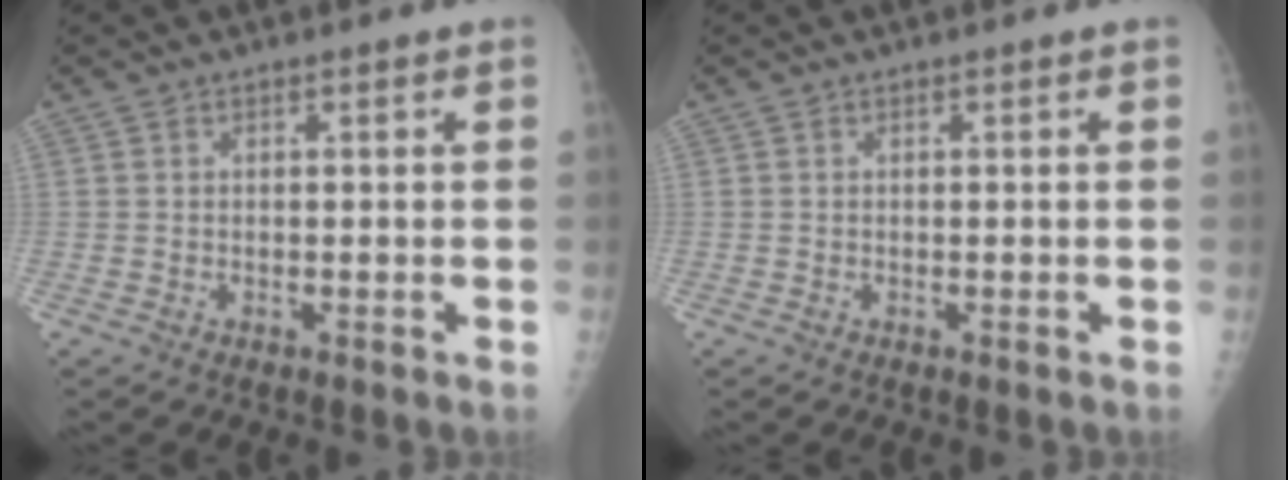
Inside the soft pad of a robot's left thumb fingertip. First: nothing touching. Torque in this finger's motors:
{"motor_torque": [0.00, 0.00, 0.00, 0.00, 0.00]}